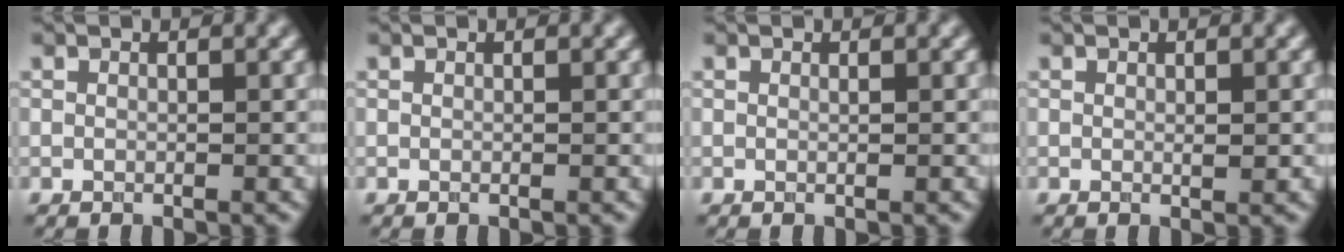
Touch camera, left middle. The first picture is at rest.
{"total": 0.0}
{"total": 0.0}
{"total": 0.7, "force": [0.0, 0.2, 0.7], "torque": [-0.008, -0.004, 0.001]}